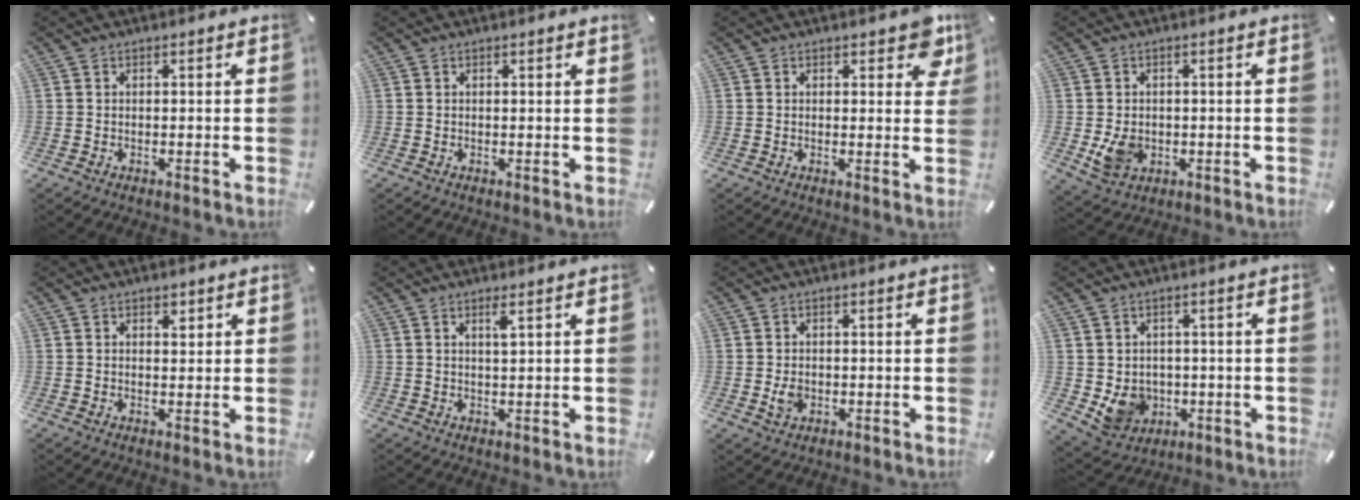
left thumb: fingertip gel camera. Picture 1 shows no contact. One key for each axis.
{"total": 0.0}
{"total": 5.9, "fx": 3.2, "fy": 3.2, "fz": 3.8, "tx": -0.035, "ty": -0.014, "tz": 0.050}
{"total": 5.9, "fx": -0.6, "fy": 4.9, "fz": 3.3, "tx": -0.059, "ty": -0.007, "tz": -0.014}
{"total": 1.6, "fx": 0.8, "fy": 1.3, "fz": 0.7, "tx": 0.001, "ty": -0.004, "tz": 0.010}
{"total": 2.0, "fx": 1.1, "fy": 0.1, "fz": 1.7, "tx": -0.036, "ty": -0.002, "tz": 0.018}
{"total": 2.9, "fx": -0.5, "fy": 2.3, "fz": 1.7, "tx": -0.028, "ty": -0.002, "tz": -0.010}
{"total": 7.5, "fx": -0.5, "fy": 7.1, "fz": 2.4, "tx": -0.057, "ty": -0.005, "tz": -0.005}